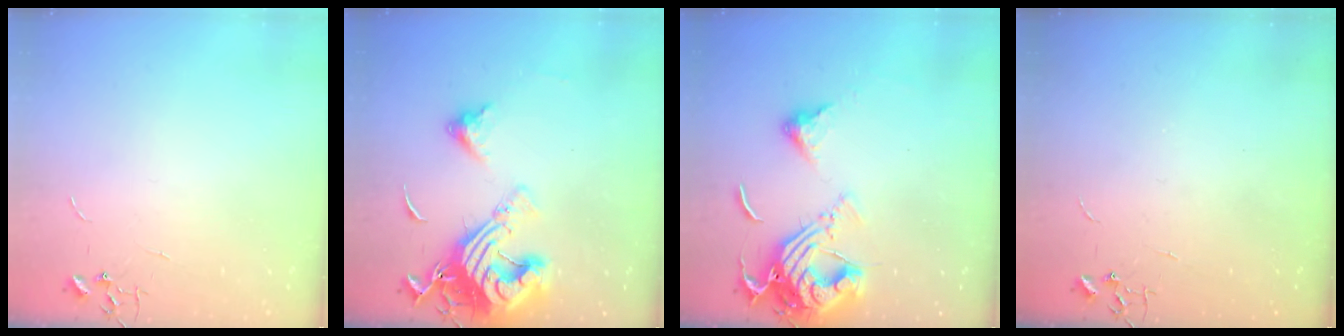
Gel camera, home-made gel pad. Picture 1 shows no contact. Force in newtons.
{"total": 18.4, "press": 18.3, "slide": 2.0}
{"total": 14.8, "press": 14.7, "slide": 1.8}
{"total": 0.0}